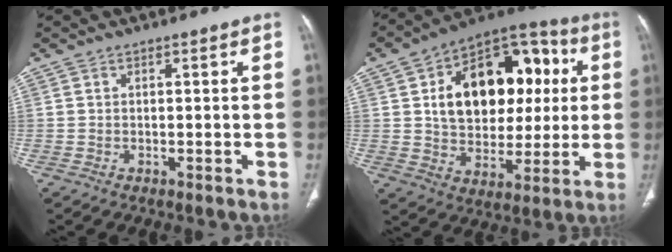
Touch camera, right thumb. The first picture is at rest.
{"total": 23.4, "force": [4.5, 15.2, 17.2], "torque": [-0.217, 0.020, 0.072]}